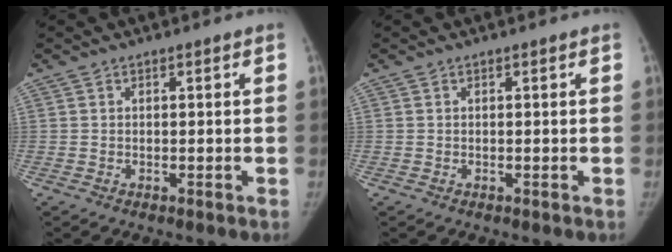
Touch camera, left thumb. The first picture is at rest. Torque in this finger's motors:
{"motor_torque": [0.24, 0.23, 0.08, 0.03, 0.00]}